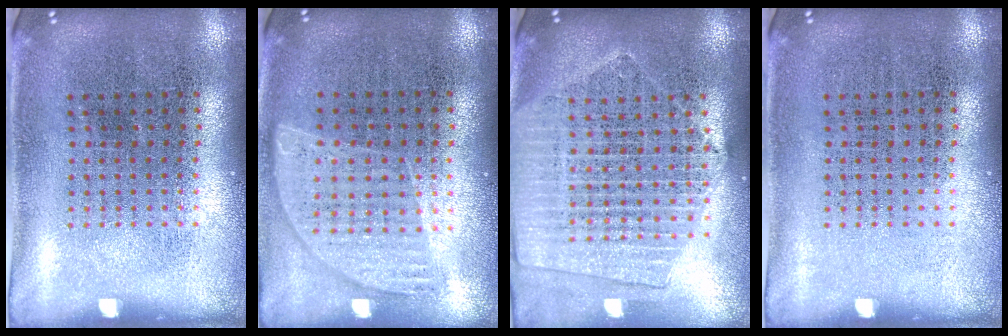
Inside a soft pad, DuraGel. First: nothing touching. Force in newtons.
{"total": 0.8, "press": 0.8, "slide": 0.3}
{"total": 2.0, "press": 1.9, "slide": 0.8}
{"total": 0.0}